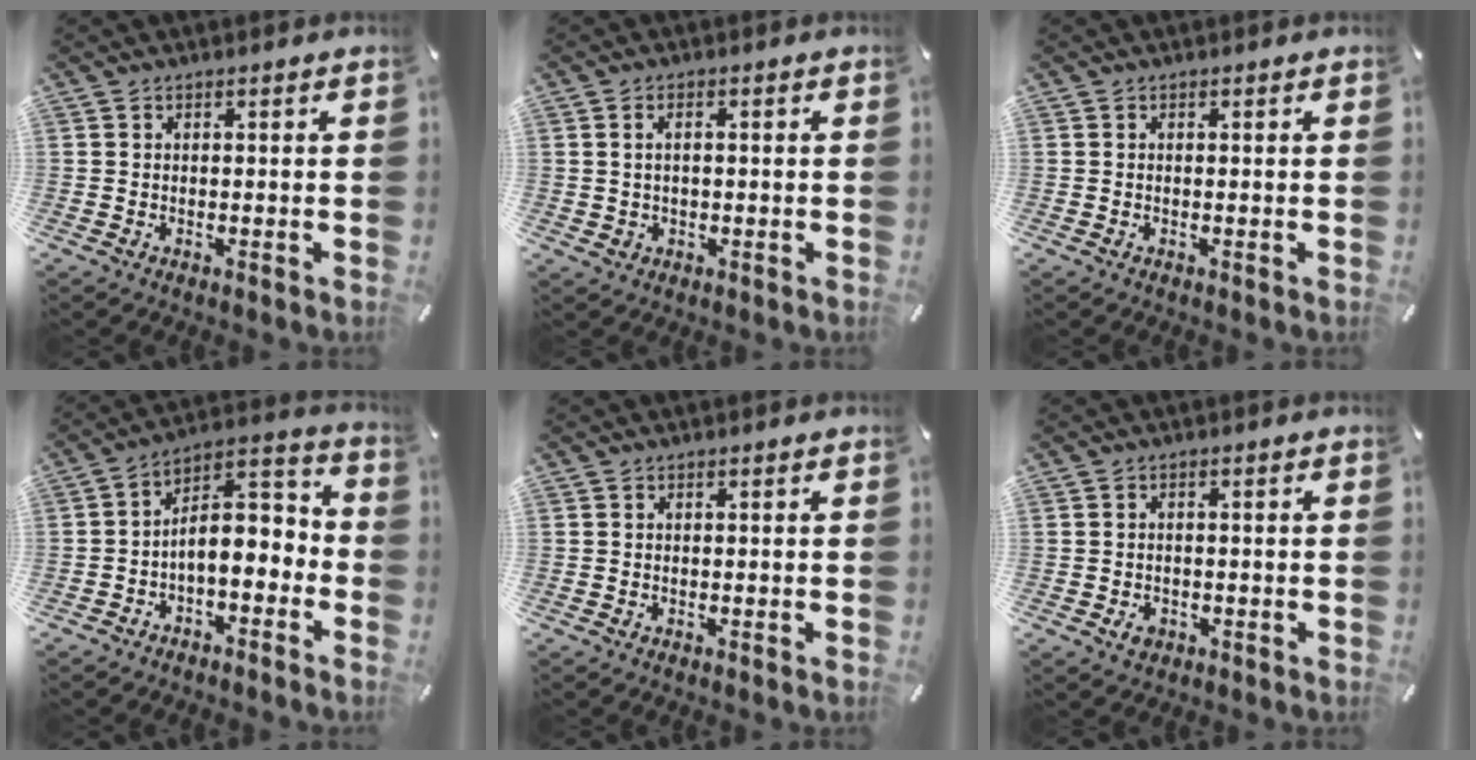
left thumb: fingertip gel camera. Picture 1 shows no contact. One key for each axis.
{"total": 2.9, "fx": 0.4, "fy": 2.1, "fz": 1.9, "tx": -0.032, "ty": 0.005, "tz": 0.002}
{"total": 0.0}
{"total": 8.4, "fx": -2.0, "fy": 5.7, "fz": 5.8, "tx": -0.090, "ty": -0.002, "tz": -0.036}
{"total": 0.0}
{"total": 2.4, "fx": -1.0, "fy": 1.8, "fz": 1.2, "tx": -0.028, "ty": 0.004, "tz": -0.022}